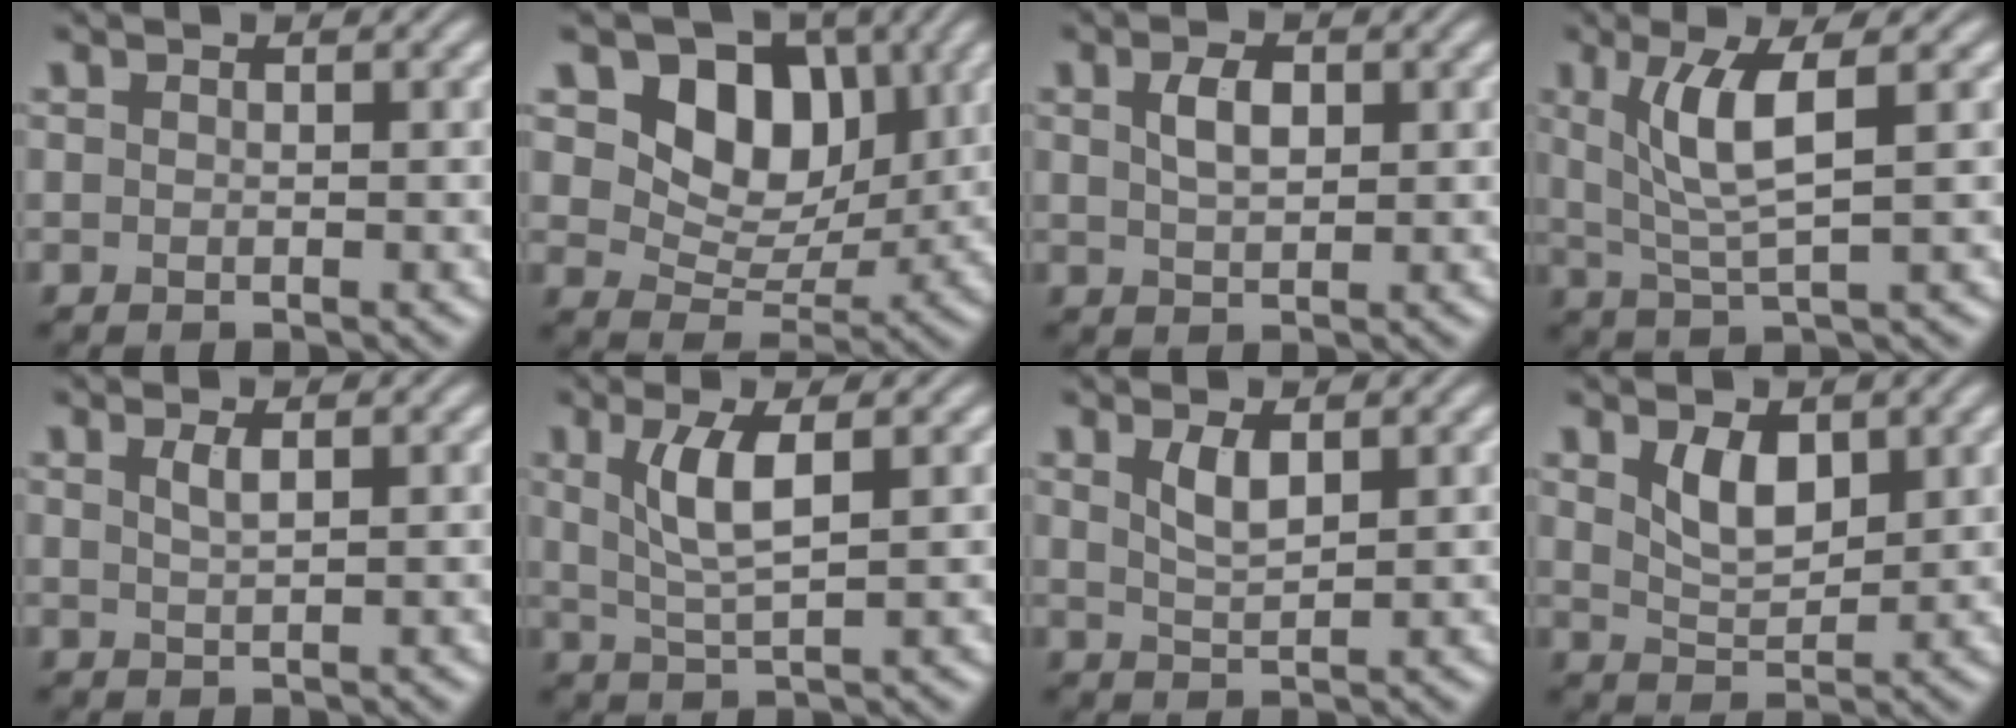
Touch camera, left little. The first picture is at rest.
{"total": 7.6, "force": [2.6, 5.5, 4.5], "torque": [-0.070, -0.011, 0.033]}
{"total": 2.5, "force": [0.8, 1.4, 1.9], "torque": [-0.043, 0.002, 0.017]}
{"total": 5.0, "force": [1.5, 1.1, 4.6], "torque": [-0.093, 0.001, 0.033]}
{"total": 1.3, "force": [0.6, 0.4, 1.1], "torque": [-0.020, 0.003, 0.011]}
{"total": 4.1, "force": [1.3, 1.1, 3.7], "torque": [-0.078, -0.001, 0.027]}
{"total": 2.2, "force": [1.2, 0.7, 1.7], "torque": [-0.038, -0.002, 0.025]}
{"total": 3.3, "force": [1.6, 1.6, 2.3], "torque": [-0.049, -0.004, 0.035]}